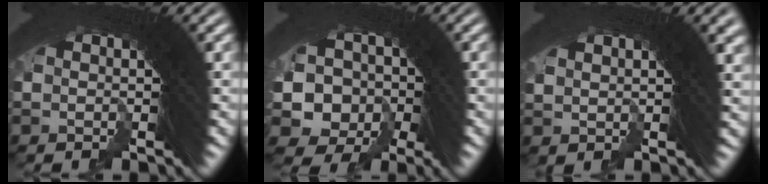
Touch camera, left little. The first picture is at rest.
{"total": 11.7, "force": [-2.3, 10.1, 5.3], "torque": [-0.171, -0.066, -0.023]}
{"total": 2.9, "force": [1.9, -0.6, 2.1], "torque": [-0.001, 0.021, 0.031]}